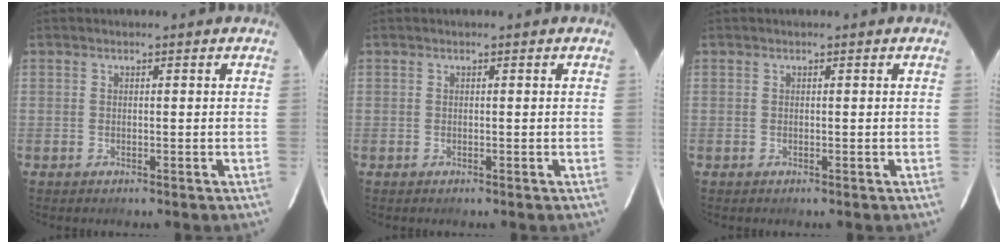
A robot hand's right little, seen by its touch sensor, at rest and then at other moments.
{"total": 0.0}
{"total": 0.0}